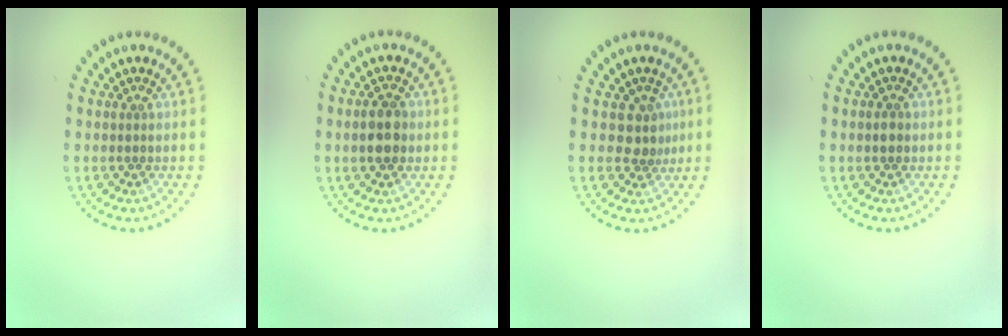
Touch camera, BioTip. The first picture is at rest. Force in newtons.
{"total": 2.9, "press": 2.9, "slide": 0.1}
{"total": 2.2, "press": 1.7, "slide": 1.4}
{"total": 1.1, "press": 1.1, "slide": 0.1}